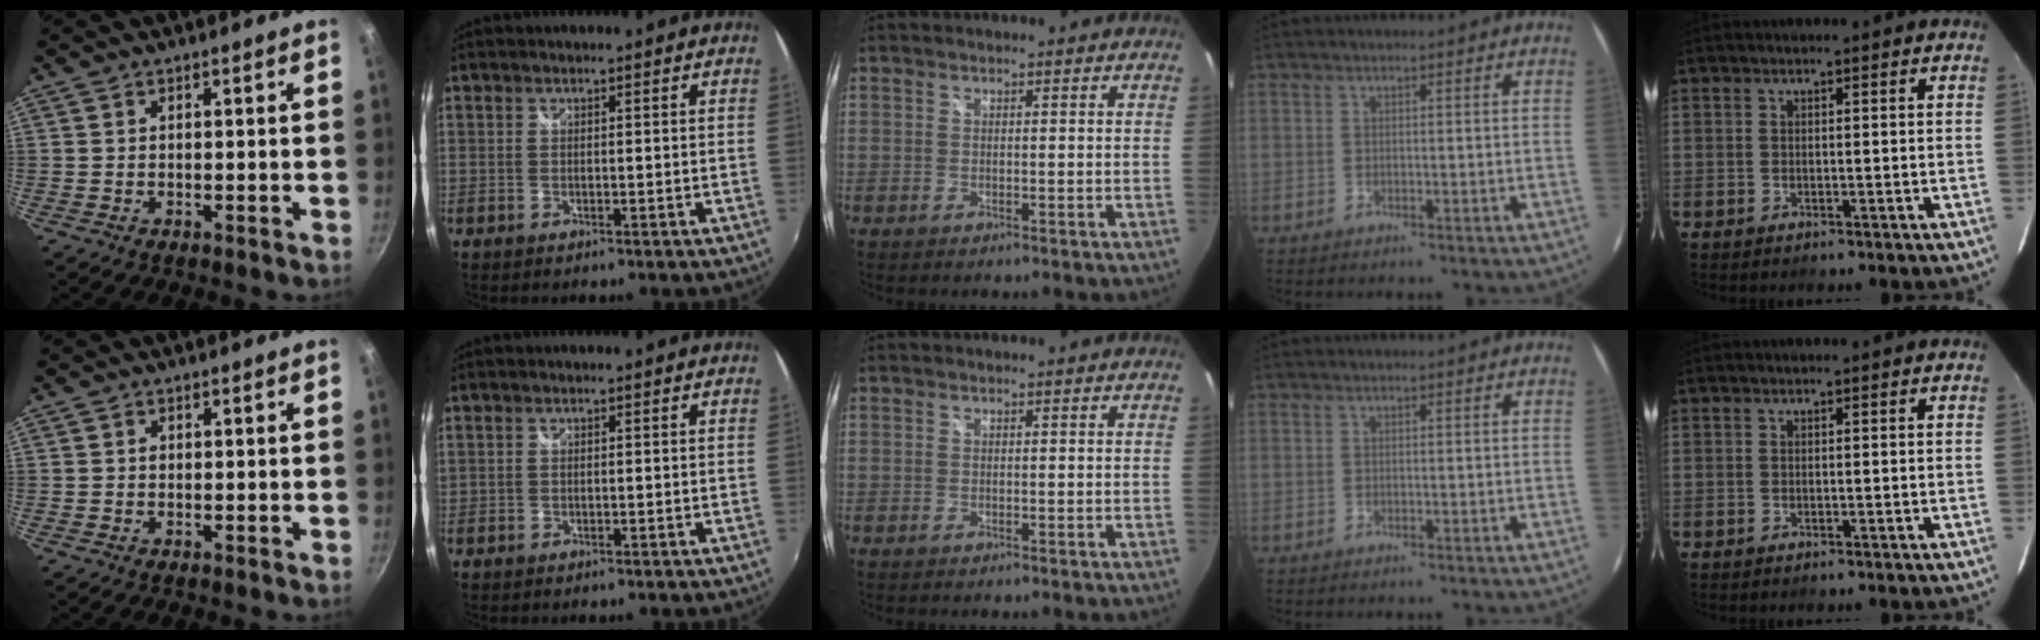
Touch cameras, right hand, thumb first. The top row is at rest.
{"thumb": {"total": 0.7, "force": [0.1, 0.6, 0.3], "torque": [-0.004, 0.003, 0.001]}, "index": {"total": 0.6, "force": [0.2, 0.5, 0.3], "torque": [-0.008, 0.000, 0.004]}}